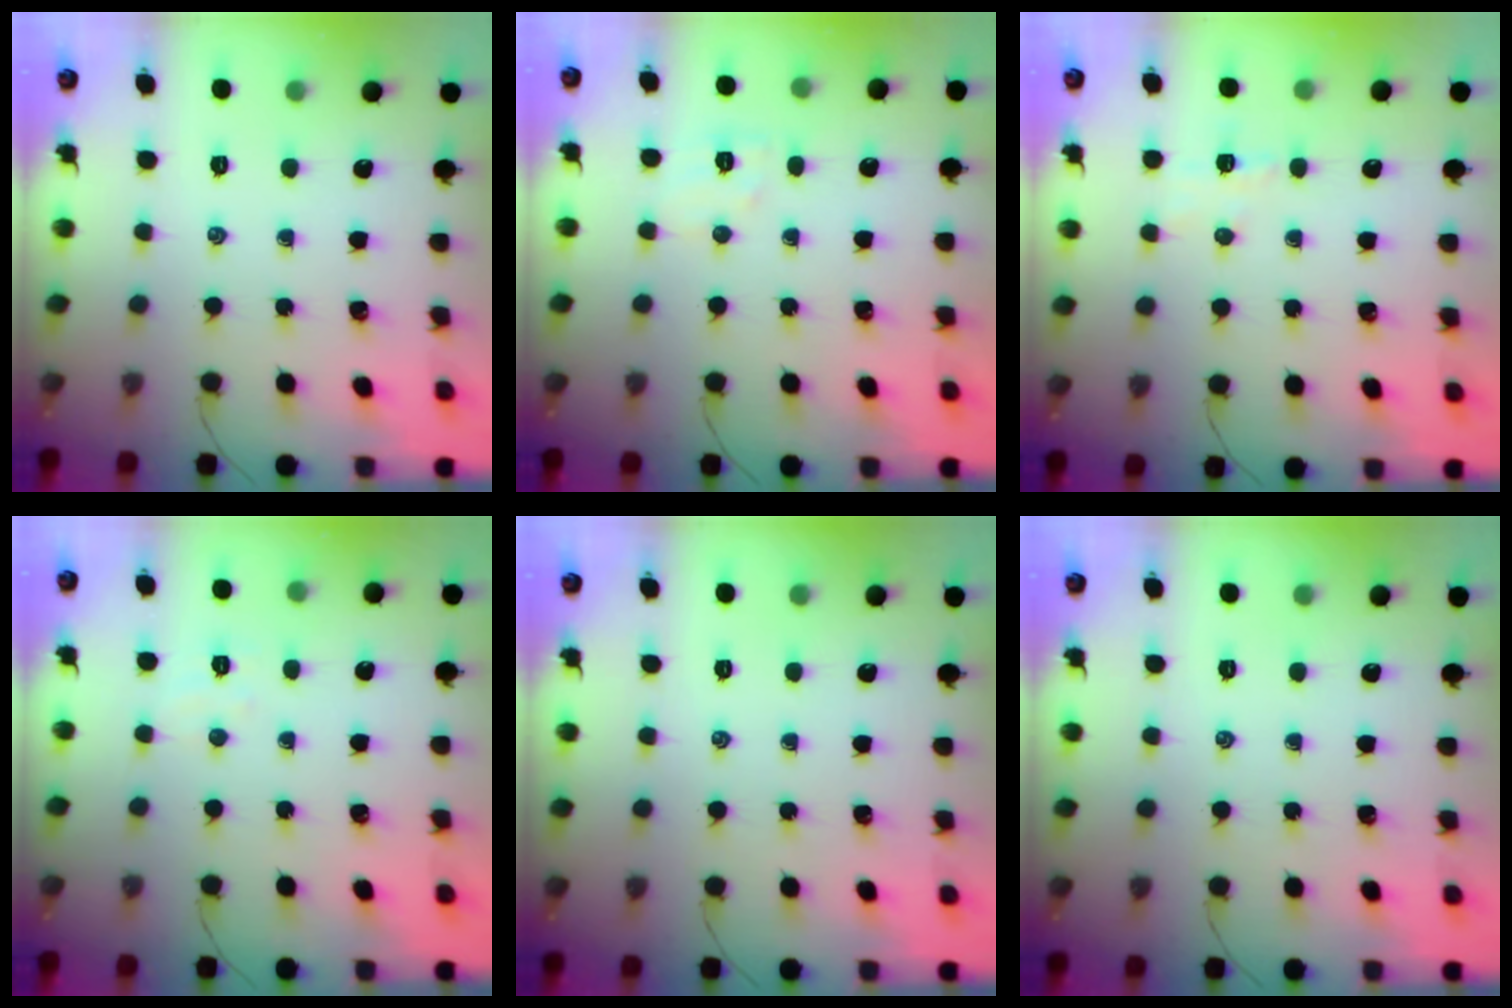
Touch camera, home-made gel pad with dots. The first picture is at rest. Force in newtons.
{"total": 5.7, "press": 5.6, "slide": 1.3}
{"total": 3.9, "press": 3.7, "slide": 1.2}
{"total": 3.8, "press": 3.7, "slide": 1.0}
{"total": 0.0}
{"total": 0.0}